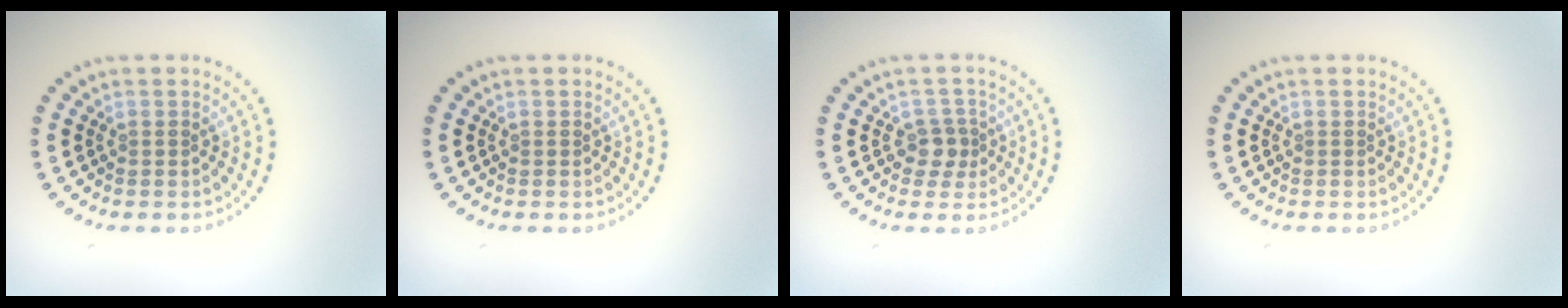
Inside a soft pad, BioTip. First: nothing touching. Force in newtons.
{"total": 0.0}
{"total": 1.8, "press": 1.6, "slide": 0.9}
{"total": 0.0}